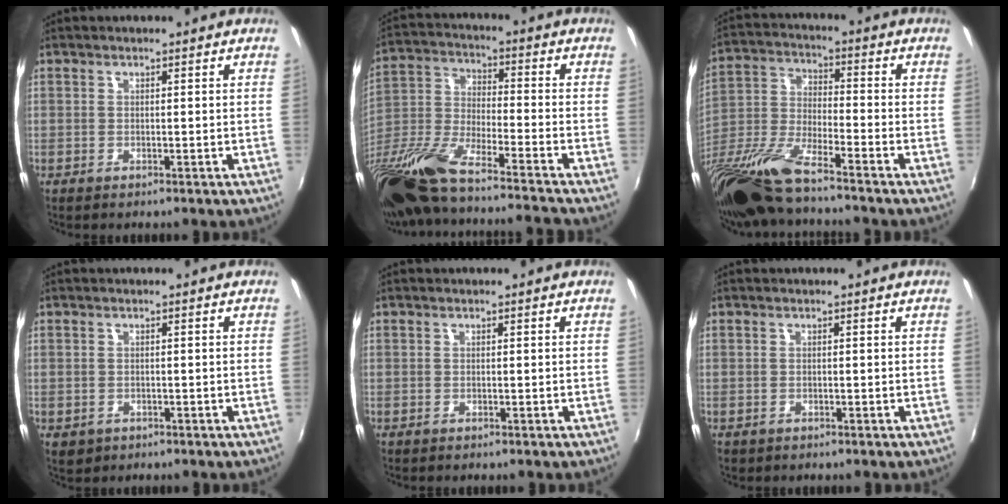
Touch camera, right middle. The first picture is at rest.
{"total": 21.6, "force": [-16.7, 1.6, 13.6], "torque": [-0.257, -0.061, -0.310]}
{"total": 15.5, "force": [-12.2, 1.6, 9.4], "torque": [-0.195, -0.041, -0.240]}
{"total": 2.6, "force": [-0.8, 2.2, 1.1], "torque": [-0.023, -0.006, -0.008]}
{"total": 0.0}
{"total": 0.6, "force": [-0.3, 0.6, 0.1], "torque": [-0.003, -0.003, -0.006]}